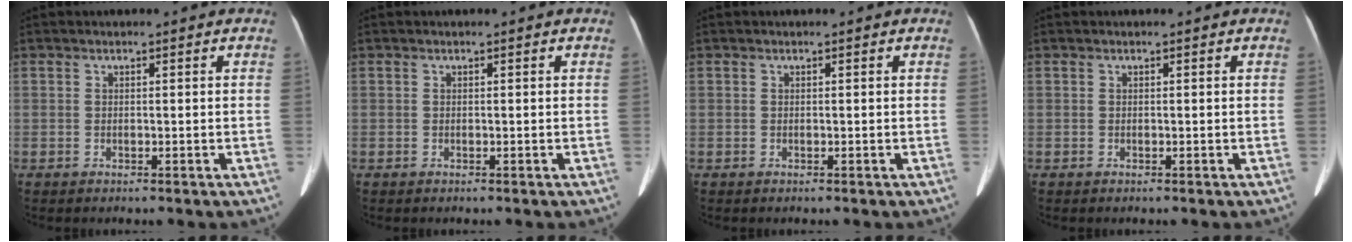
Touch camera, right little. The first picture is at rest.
{"total": 0.0}
{"total": 0.0}
{"total": 0.0}